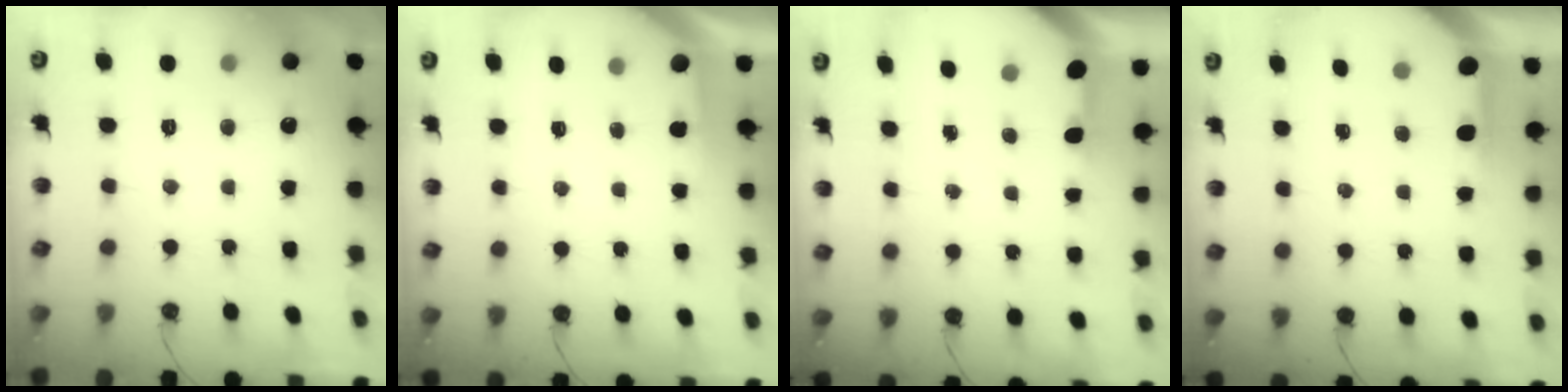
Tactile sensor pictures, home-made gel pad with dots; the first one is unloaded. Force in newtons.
{"total": 2.2, "press": 2.2, "slide": 0.2}
{"total": 3.4, "press": 3.4, "slide": 0.3}
{"total": 4.0, "press": 3.9, "slide": 0.5}